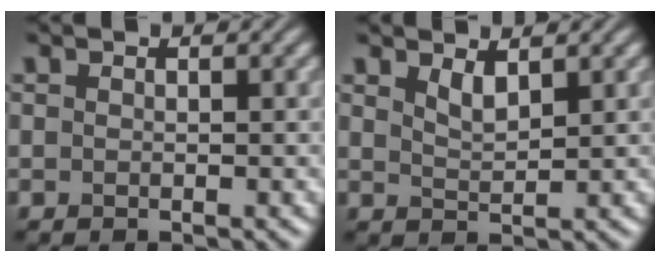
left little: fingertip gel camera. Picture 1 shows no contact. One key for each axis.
{"total": 1.8, "fx": 1.3, "fy": 0.5, "fz": 1.1, "tx": -0.024, "ty": -0.005, "tz": 0.028}